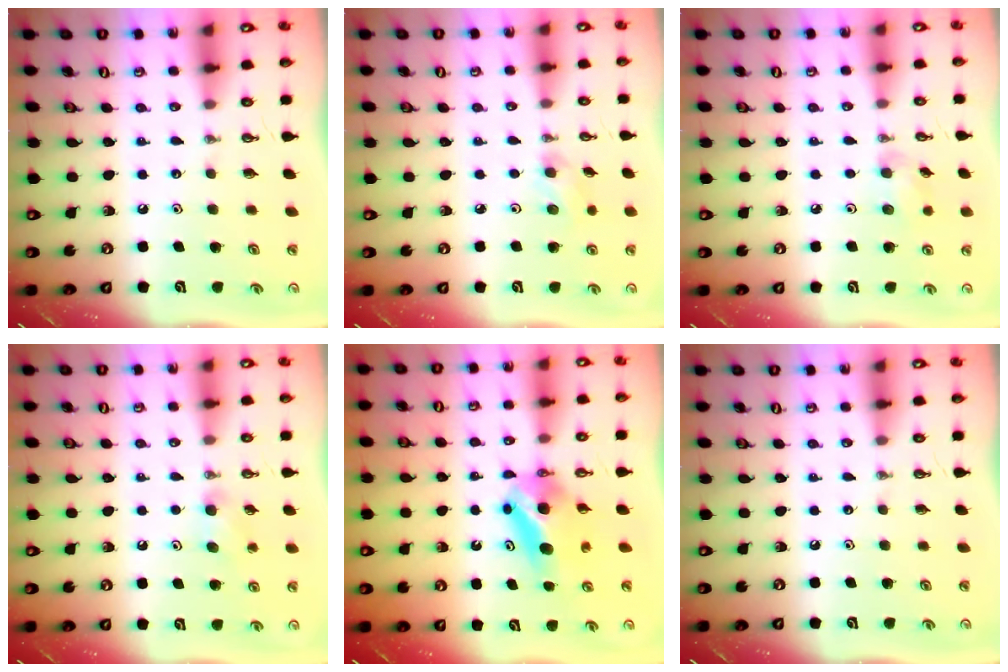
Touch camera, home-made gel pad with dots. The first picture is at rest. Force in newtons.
{"total": 4.7, "press": 4.4, "slide": 1.4}
{"total": 7.4, "press": 7.3, "slide": 1.5}
{"total": 5.7, "press": 5.2, "slide": 2.3}
{"total": 8.3, "press": 5.9, "slide": 5.9}
{"total": 0.0}